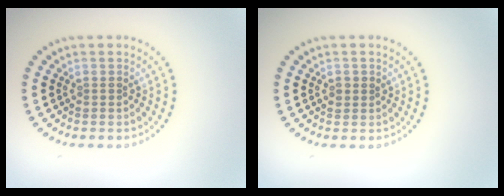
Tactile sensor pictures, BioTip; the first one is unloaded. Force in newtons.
{"total": 0.9, "press": 0.9, "slide": 0.2}